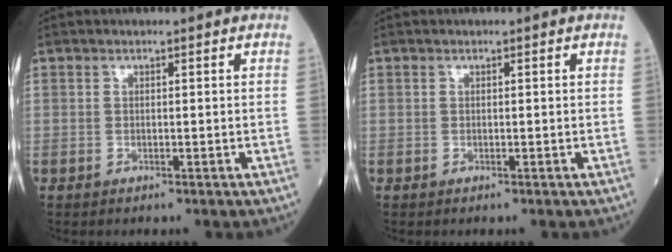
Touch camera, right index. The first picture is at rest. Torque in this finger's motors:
{"motor_torque": [0.00, 0.00, 0.00, 0.00]}